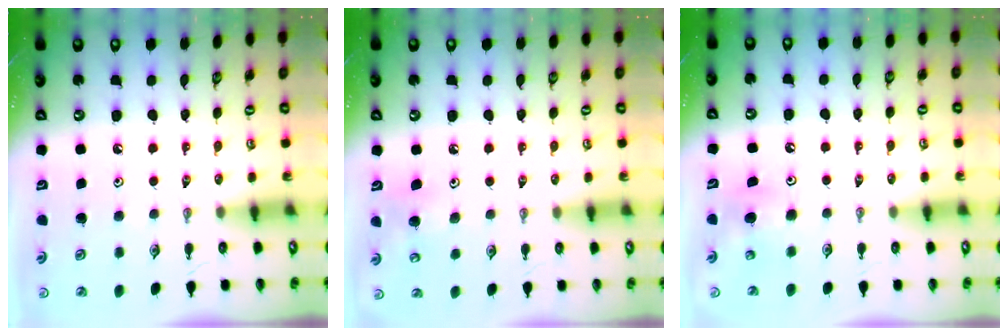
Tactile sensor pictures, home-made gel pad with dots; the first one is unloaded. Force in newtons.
{"total": 9.5, "press": 9.4, "slide": 1.4}
{"total": 6.7, "press": 6.7, "slide": 1.0}